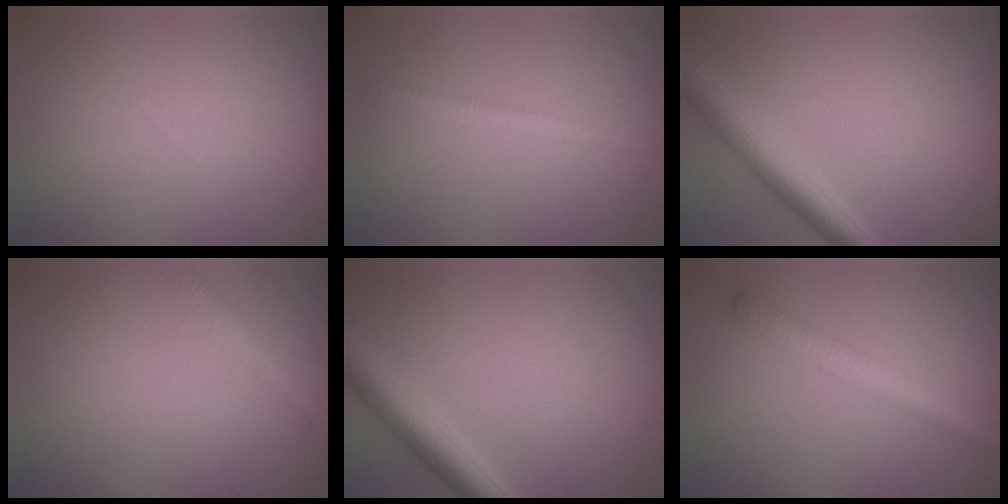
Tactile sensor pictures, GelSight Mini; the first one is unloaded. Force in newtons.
{"total": 1.8, "press": 1.8, "slide": 0.0}
{"total": 4.5, "press": 4.5, "slide": 0.1}
{"total": 2.0, "press": 2.0, "slide": 0.0}
{"total": 4.1, "press": 4.1, "slide": 0.2}
{"total": 2.8, "press": 2.8, "slide": 0.0}